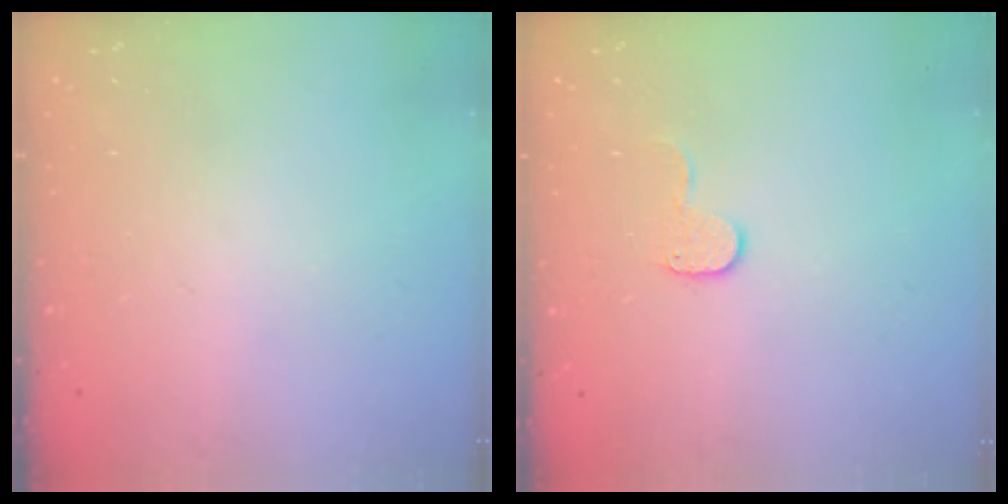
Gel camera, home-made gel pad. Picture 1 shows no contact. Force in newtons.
{"total": 5.5, "press": 5.5, "slide": 0.5}